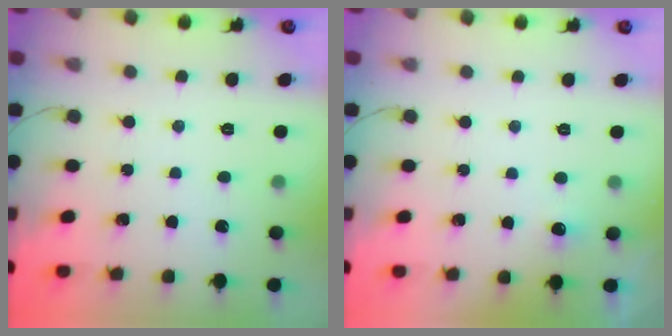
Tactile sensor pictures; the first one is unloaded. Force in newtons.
{"total": 11.0, "press": 3.4, "slide": 10.5}